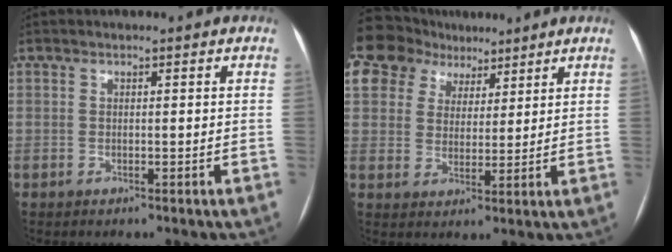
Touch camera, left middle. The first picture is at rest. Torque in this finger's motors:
{"motor_torque": [2.14, 0.00, 1.06, 0.21]}